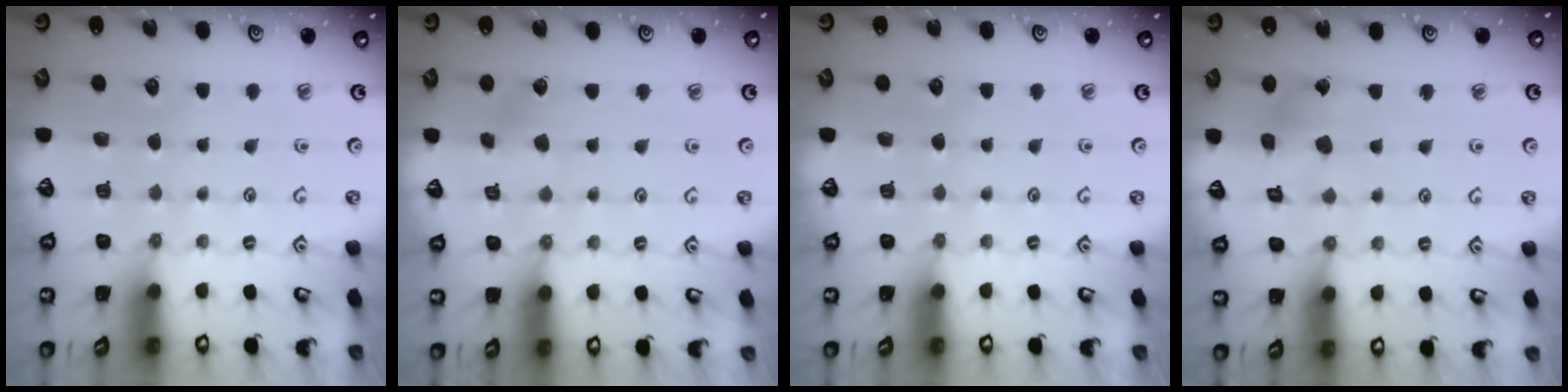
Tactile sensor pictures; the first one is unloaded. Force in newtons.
{"total": 2.5, "press": 2.5, "slide": 0.4}
{"total": 0.0}
{"total": 7.4, "press": 7.4, "slide": 0.6}